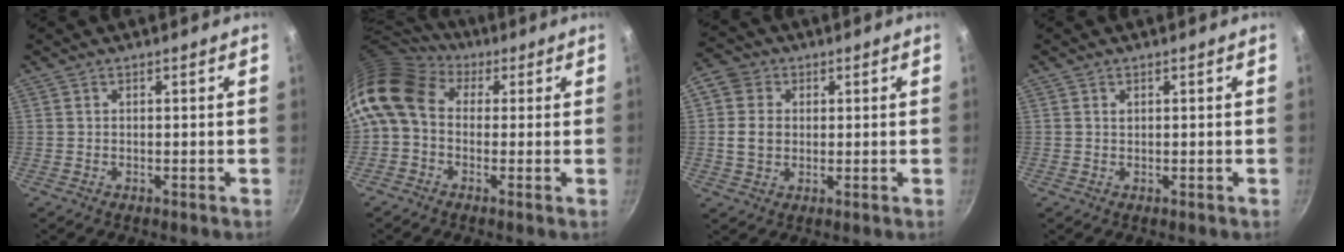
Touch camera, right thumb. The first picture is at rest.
{"total": 12.3, "force": [1.9, 9.3, 7.9], "torque": [-0.152, 0.024, 0.012]}
{"total": 7.0, "force": [0.8, 6.0, 3.6], "torque": [-0.039, 0.002, 0.004]}
{"total": 0.6, "force": [0.3, 0.4, 0.3], "torque": [-0.004, -0.001, 0.005]}